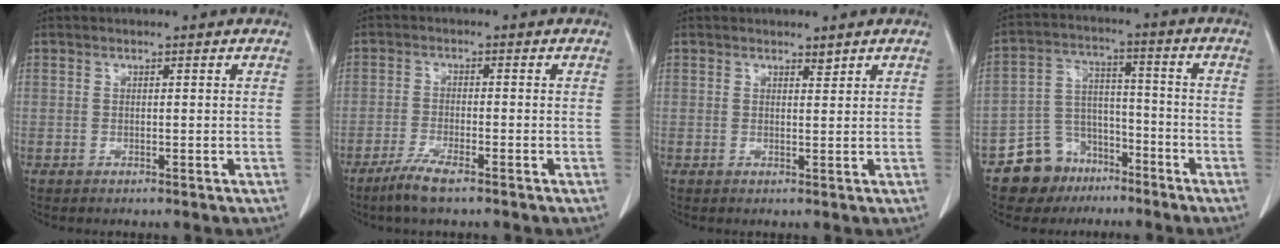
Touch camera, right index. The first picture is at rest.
{"total": 4.6, "force": [-3.4, 0.4, 3.1], "torque": [-0.067, -0.010, -0.062]}
{"total": 0.8, "force": [0.8, 0.2, 0.3], "torque": [-0.009, -0.007, 0.012]}
{"total": 9.3, "force": [-6.4, 6.6, 1.4], "torque": [-0.030, 0.035, -0.106]}